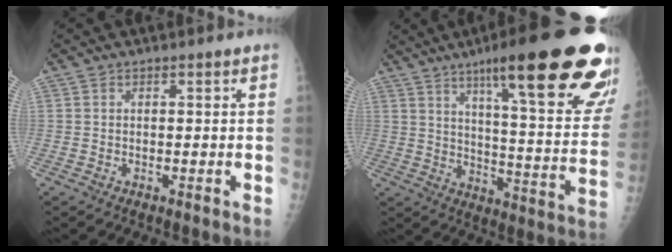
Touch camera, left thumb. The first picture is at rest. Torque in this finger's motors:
{"motor_torque": [3.28, 1.73, 2.53, -0.24, 0.43]}